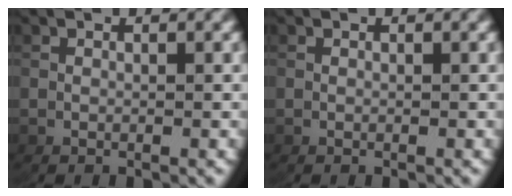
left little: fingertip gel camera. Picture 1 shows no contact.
{"total": 0.0}